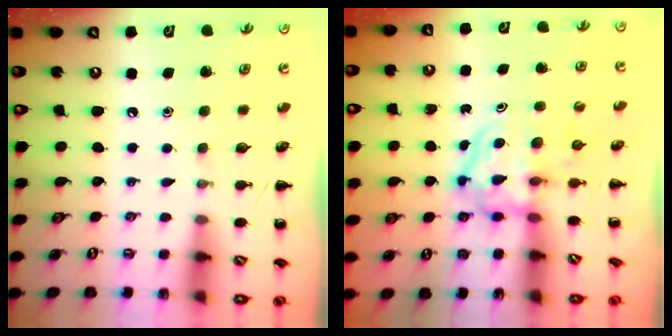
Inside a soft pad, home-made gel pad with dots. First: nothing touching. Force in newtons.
{"total": 3.9, "press": 3.9, "slide": 0.4}